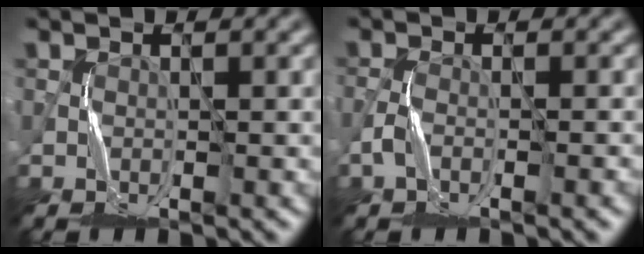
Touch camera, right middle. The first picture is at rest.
{"total": 2.1, "force": [-1.4, 0.6, 1.5], "torque": [-0.035, 0.000, -0.029]}